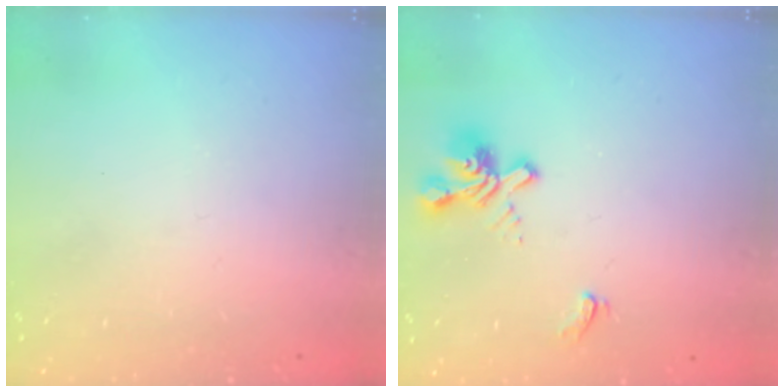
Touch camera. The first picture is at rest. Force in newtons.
{"total": 2.4, "press": 2.1, "slide": 1.3}